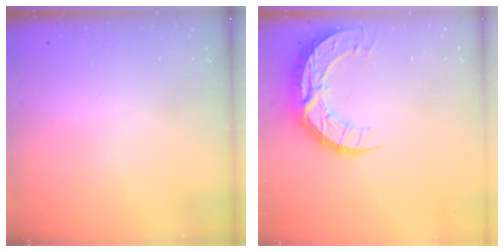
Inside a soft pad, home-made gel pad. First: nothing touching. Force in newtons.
{"total": 12.9, "press": 12.9, "slide": 1.1}